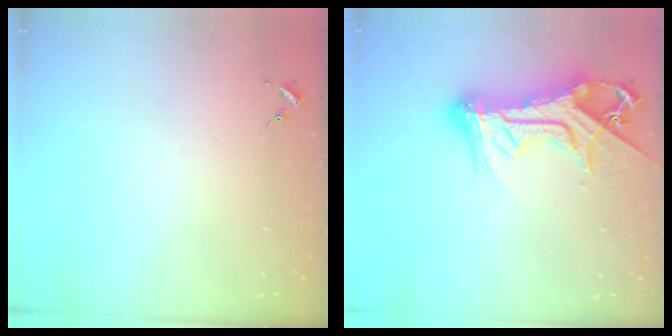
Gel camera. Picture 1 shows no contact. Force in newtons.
{"total": 19.6, "press": 19.5, "slide": 1.8}